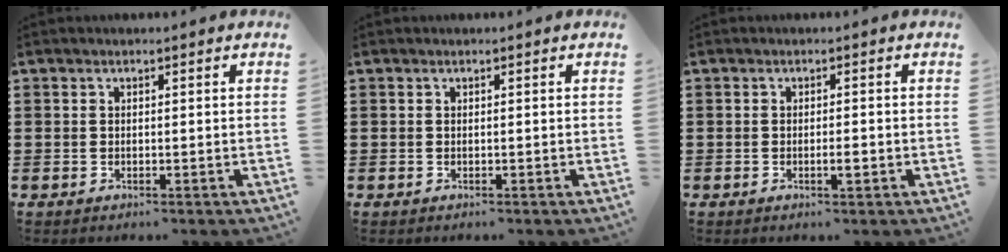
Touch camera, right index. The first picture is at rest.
{"total": 0.0}
{"total": 1.7, "force": [-0.6, 0.2, 1.6], "torque": [-0.028, -0.003, -0.009]}